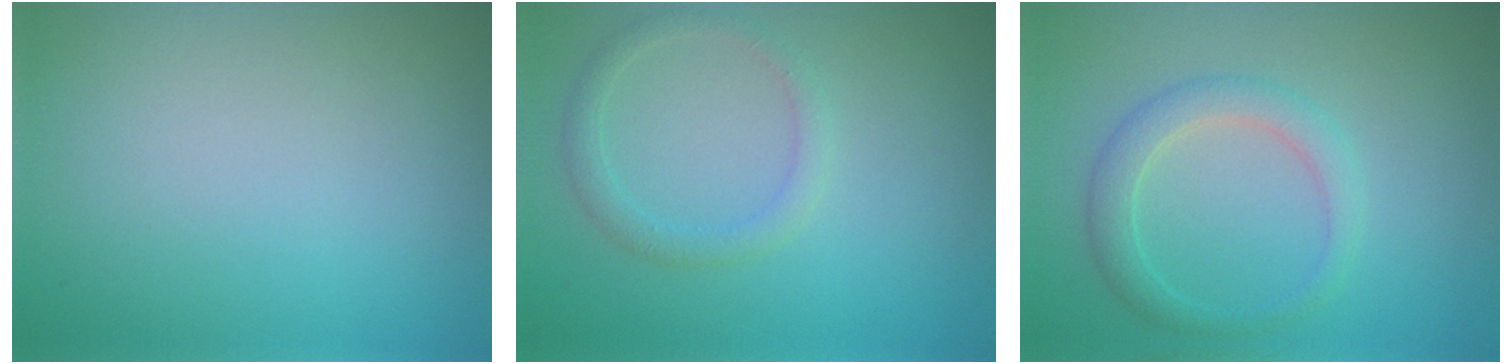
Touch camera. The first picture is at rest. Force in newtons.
{"total": 1.7, "press": 1.7, "slide": 0.2}
{"total": 2.5, "press": 2.5, "slide": 0.1}